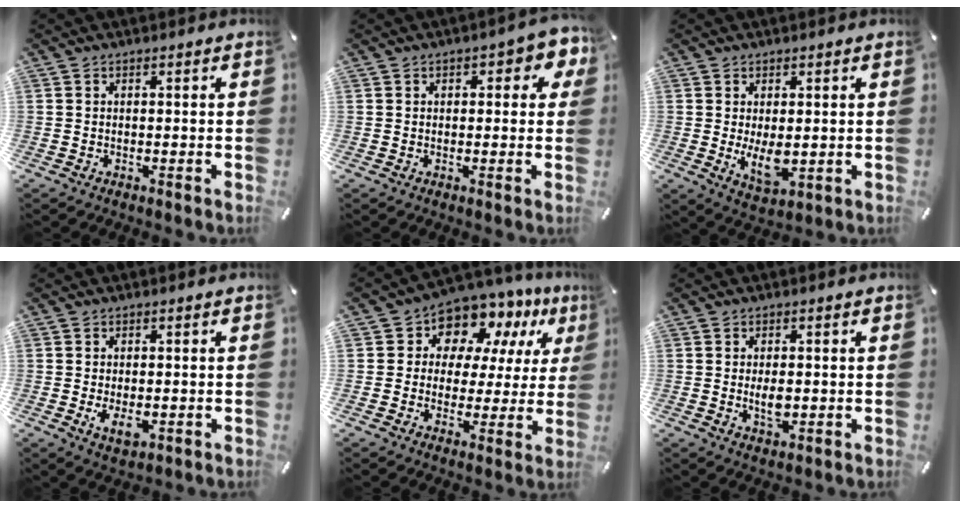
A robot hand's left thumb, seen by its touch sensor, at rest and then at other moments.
{"total": 4.5, "force": [1.4, 2.6, 3.4], "torque": [-0.046, 0.003, 0.018]}
{"total": 6.7, "force": [0.0, 3.5, 5.7], "torque": [-0.110, -0.009, -0.003]}
{"total": 3.9, "force": [-0.7, 2.2, 3.1], "torque": [-0.066, -0.008, -0.016]}
{"total": 10.1, "force": [7.4, 6.6, 2.0], "torque": [-0.043, -0.071, 0.137]}
{"total": 3.9, "force": [-0.1, 2.2, 3.2], "torque": [-0.068, -0.007, -0.006]}